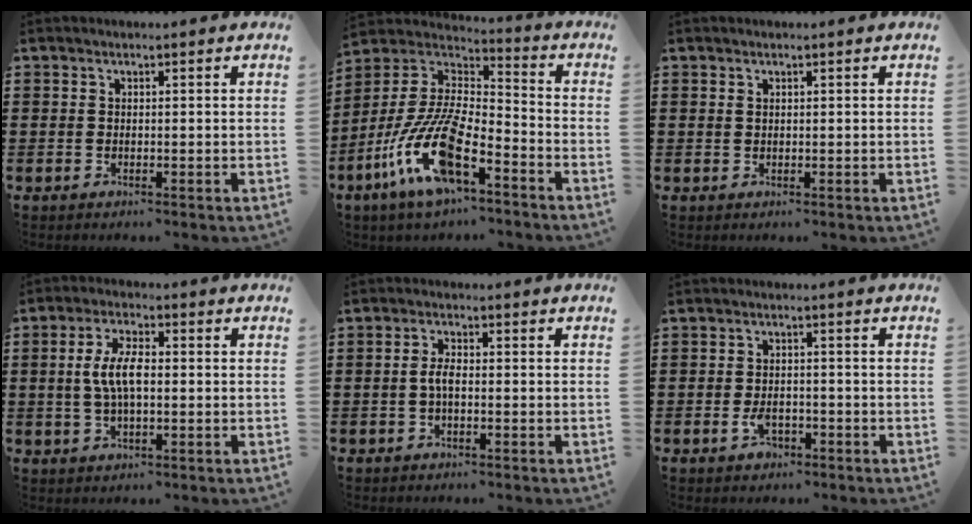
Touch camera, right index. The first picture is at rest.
{"total": 14.4, "force": [-8.2, 4.5, 10.9], "torque": [-0.260, -0.008, -0.163]}
{"total": 0.6, "force": [0.4, 0.4, 0.2], "torque": [-0.006, 0.002, 0.007]}
{"total": 6.5, "force": [0.1, 2.6, 5.9], "torque": [-0.132, 0.002, -0.007]}
{"total": 2.6, "force": [-0.4, 0.9, 2.4], "torque": [-0.053, 0.001, -0.011]}
{"total": 2.9, "force": [-1.3, 1.6, 2.0], "torque": [-0.039, -0.001, -0.024]}